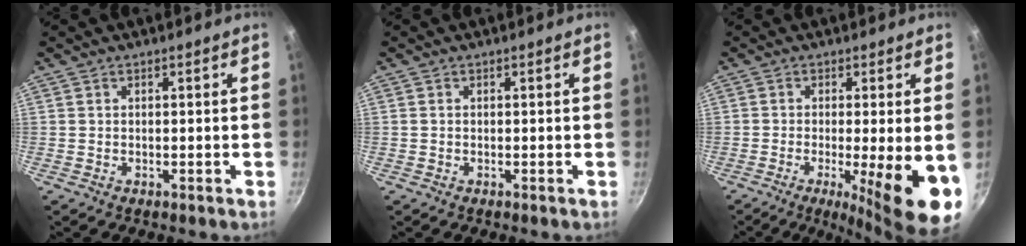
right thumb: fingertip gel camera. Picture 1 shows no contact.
{"total": 0.0}
{"total": 13.2, "force": [-3.5, 2.2, 12.6], "torque": [-0.181, -0.011, -0.047]}